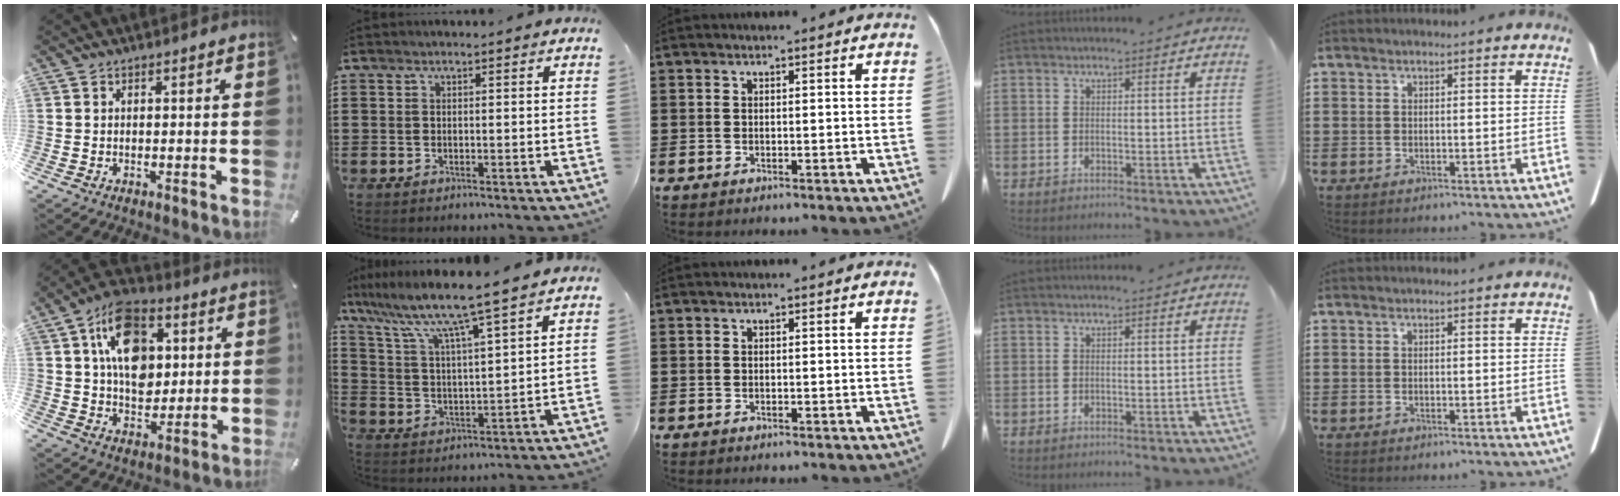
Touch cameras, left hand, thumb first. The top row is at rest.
{"thumb": {"total": 15.6, "force": [4.8, 11.3, 9.7], "torque": [-0.158, -0.001, 0.089]}, "index": {"total": 8.0, "force": [6.8, -0.7, 4.2], "torque": [-0.110, -0.046, 0.108]}}